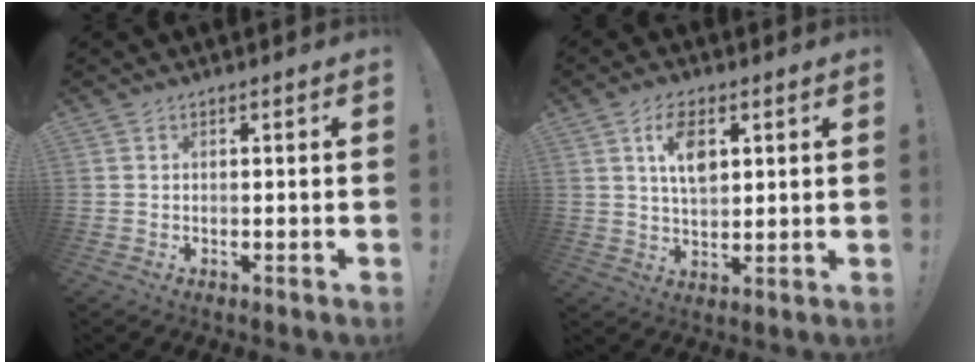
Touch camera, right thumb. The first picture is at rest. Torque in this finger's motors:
{"motor_torque": [0.06, 0.16, 0.18, 0.23, 0.08]}